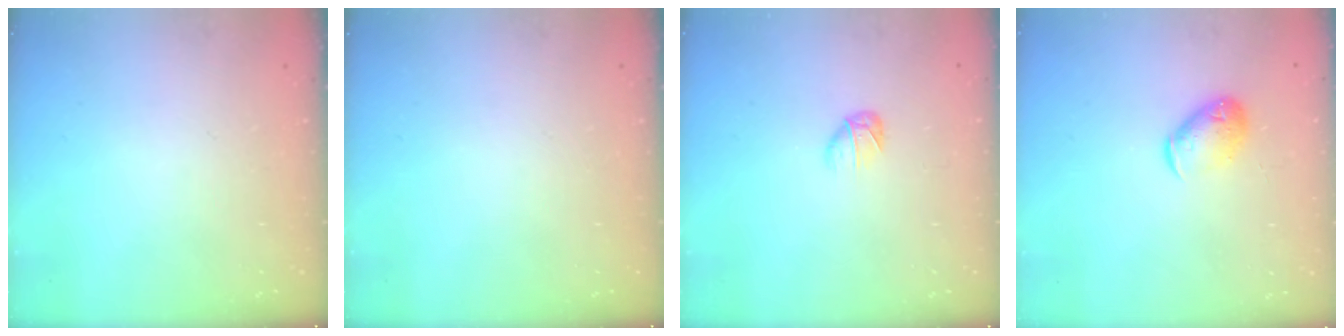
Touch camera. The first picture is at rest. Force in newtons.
{"total": 0.0}
{"total": 3.2, "press": 3.0, "slide": 0.9}
{"total": 9.3, "press": 9.2, "slide": 1.4}